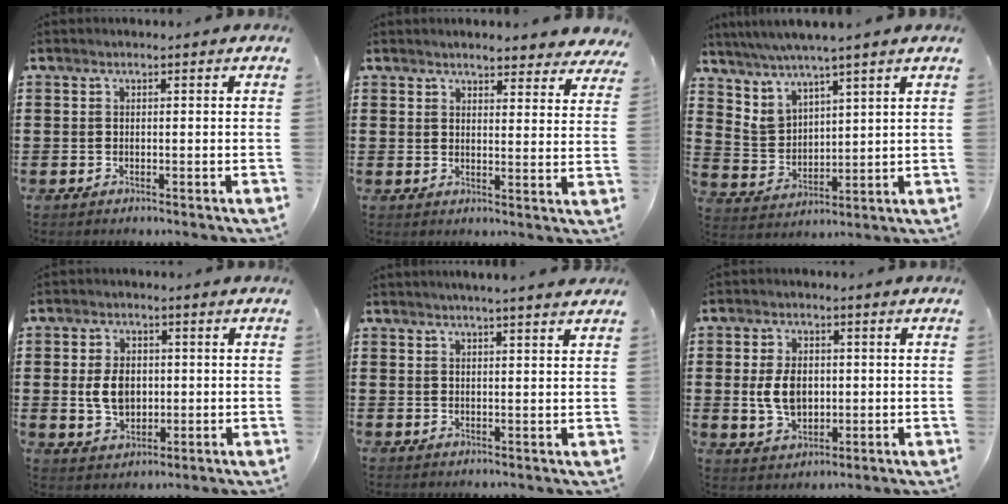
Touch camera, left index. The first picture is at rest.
{"total": 3.4, "force": [3.4, 0.1, 0.4], "torque": [-0.011, -0.014, 0.060]}
{"total": 3.8, "force": [3.5, 0.7, 1.3], "torque": [-0.040, -0.012, 0.062]}
{"total": 5.8, "force": [0.1, 4.0, 4.3], "torque": [-0.094, 0.004, -0.004]}
{"total": 2.3, "force": [2.2, -0.4, 0.8], "torque": [-0.020, -0.002, 0.041]}
{"total": 6.4, "force": [0.2, 4.2, 4.8], "torque": [-0.103, 0.005, -0.003]}